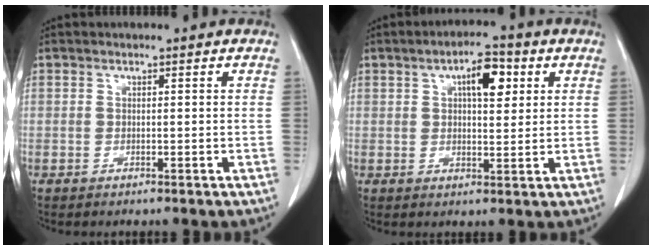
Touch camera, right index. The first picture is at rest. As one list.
[{"total": 6.4, "force": [2.4, 2.3, 5.5], "torque": [-0.087, 0.011, 0.037]}]